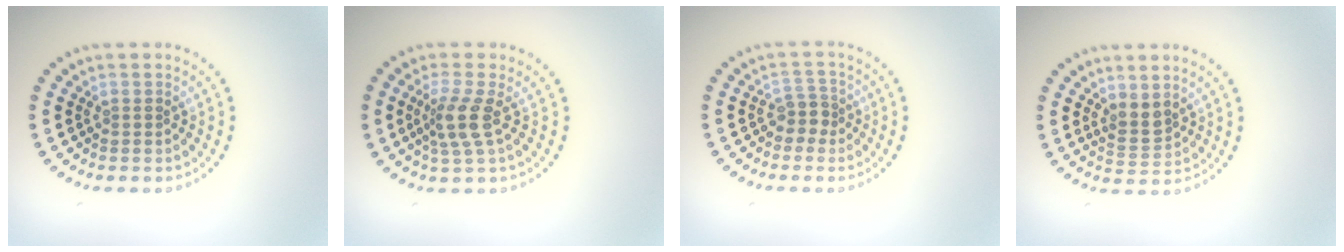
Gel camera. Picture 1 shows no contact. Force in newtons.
{"total": 2.9, "press": 2.4, "slide": 1.7}
{"total": 1.9, "press": 1.5, "slide": 1.2}
{"total": 1.9, "press": 1.6, "slide": 1.0}